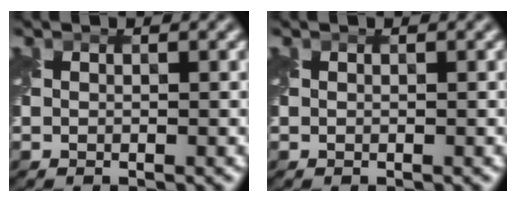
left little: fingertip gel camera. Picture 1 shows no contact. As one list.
[{"total": 0.0}]